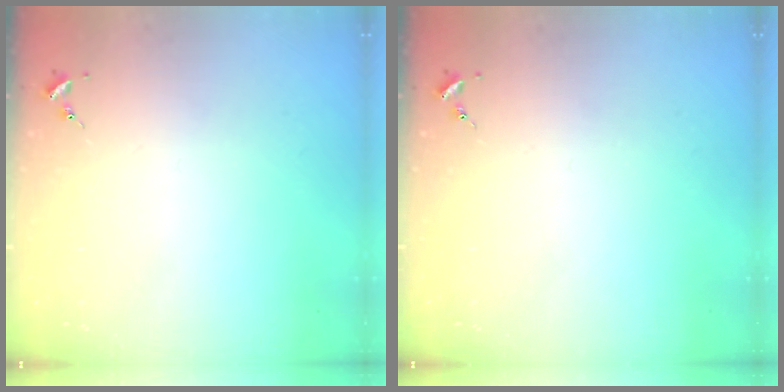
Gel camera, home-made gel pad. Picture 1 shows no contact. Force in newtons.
{"total": 0.0}